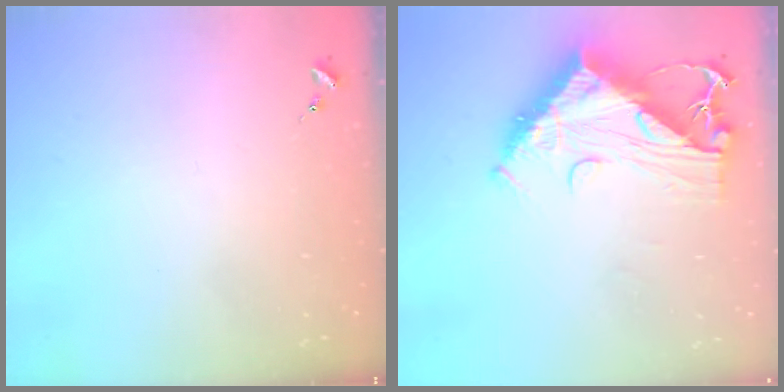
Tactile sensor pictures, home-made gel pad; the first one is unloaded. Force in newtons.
{"total": 14.5, "press": 14.4, "slide": 1.6}